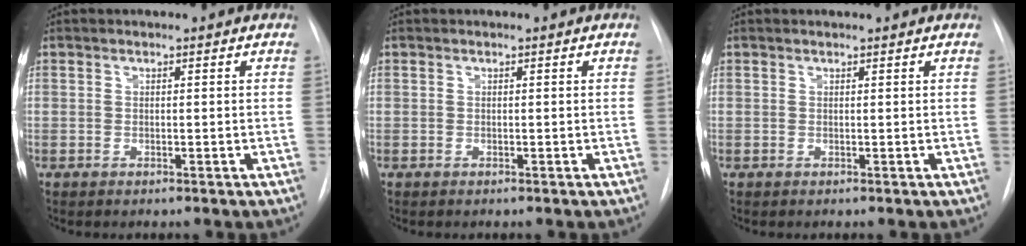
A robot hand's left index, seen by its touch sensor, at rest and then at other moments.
{"total": 0.0}
{"total": 1.1, "force": [1.1, 0.1, 0.2], "torque": [-0.010, 0.011, 0.015]}